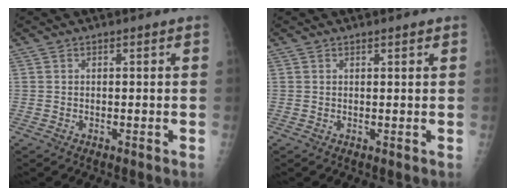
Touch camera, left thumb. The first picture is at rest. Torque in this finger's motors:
{"motor_torque": [-0.19, -0.04, -0.03, 0.07, -0.02]}